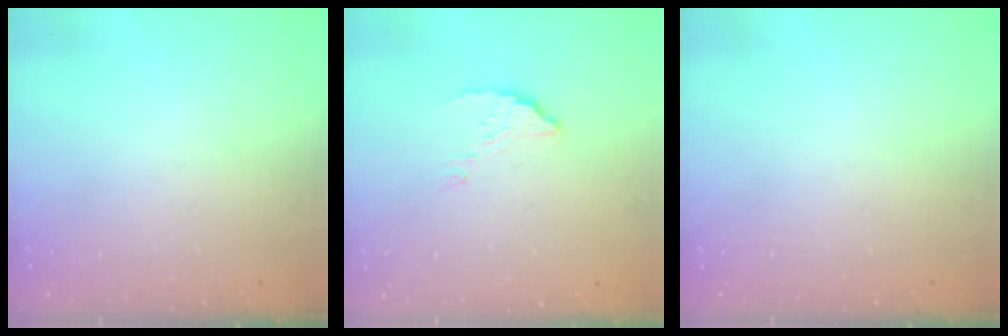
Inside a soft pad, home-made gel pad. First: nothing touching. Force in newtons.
{"total": 3.2, "press": 3.2, "slide": 0.1}
{"total": 0.0}